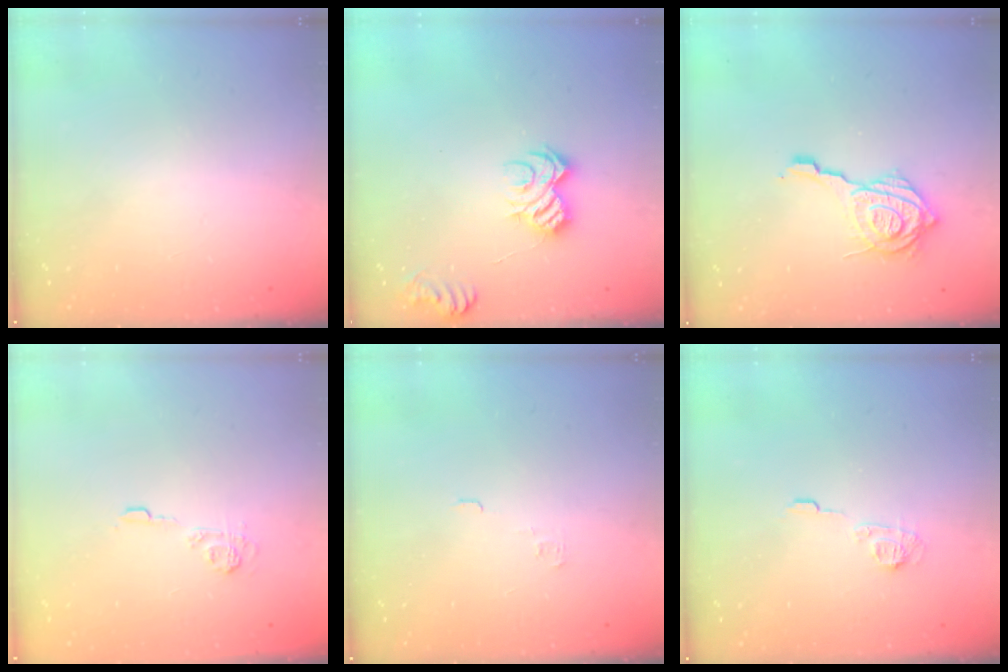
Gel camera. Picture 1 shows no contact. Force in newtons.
{"total": 10.6, "press": 10.6, "slide": 0.9}
{"total": 15.0, "press": 14.9, "slide": 1.3}
{"total": 5.1, "press": 5.0, "slide": 1.0}
{"total": 2.1, "press": 2.1, "slide": 0.3}
{"total": 7.1, "press": 7.1, "slide": 0.7}